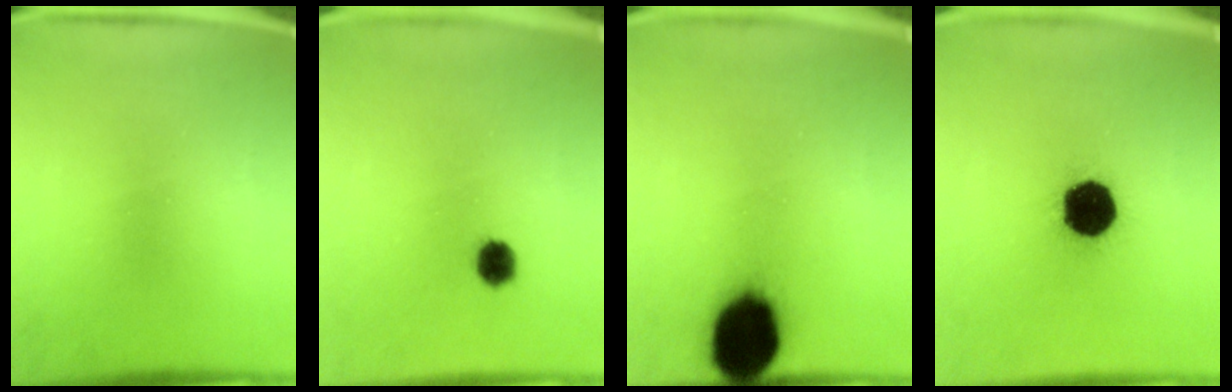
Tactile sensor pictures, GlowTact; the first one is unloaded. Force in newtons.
{"total": 3.7}
{"total": 17.2}
{"total": 18.2}